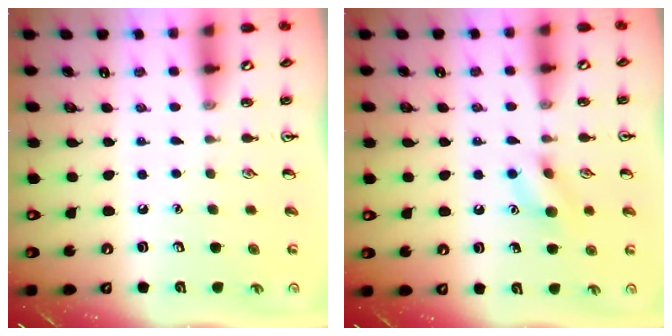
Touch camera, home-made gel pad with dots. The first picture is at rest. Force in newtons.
{"total": 9.0, "press": 8.9, "slide": 0.6}